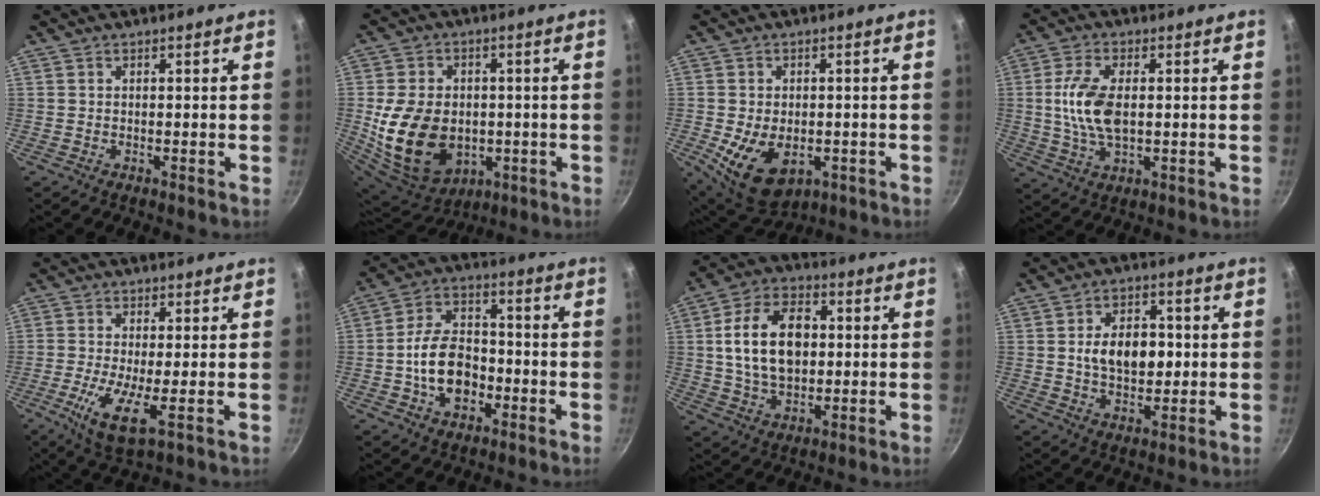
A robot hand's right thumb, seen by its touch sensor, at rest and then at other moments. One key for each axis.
{"total": 18.4, "fx": -2.2, "fy": 13.6, "fz": 12.3, "tx": -0.220, "ty": -0.001, "tz": -0.019}
{"total": 11.6, "fx": -2.9, "fy": 7.5, "fz": 8.4, "tx": -0.124, "ty": -0.009, "tz": -0.030}
{"total": 9.9, "fx": 0.6, "fy": 5.1, "fz": 8.5, "tx": -0.170, "ty": 0.000, "tz": 0.008}
{"total": 7.6, "fx": -1.6, "fy": 1.8, "fz": 7.2, "tx": -0.152, "ty": -0.019, "tz": -0.034}
{"total": 12.3, "fx": -3.1, "fy": 8.3, "fz": 8.6, "tx": -0.128, "ty": 0.033, "tz": -0.060}
{"total": 15.3, "fx": 1.7, "fy": 10.0, "fz": 11.5, "tx": -0.177, "ty": 0.012, "tz": 0.024}
{"total": 10.5, "fx": 0.6, "fy": 6.9, "fz": 8.0, "tx": -0.102, "ty": 0.004, "tz": 0.007}